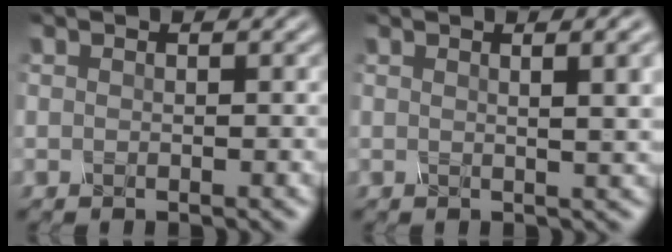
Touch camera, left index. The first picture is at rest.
{"total": 6.3, "force": [2.0, 2.5, 5.4], "torque": [-0.032, 0.024, 0.006]}